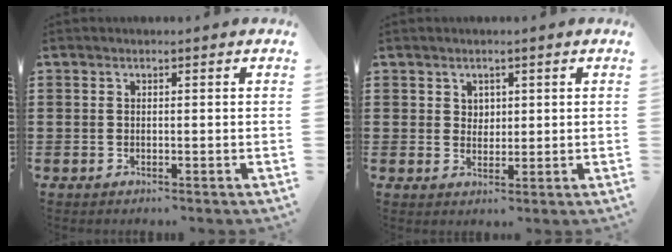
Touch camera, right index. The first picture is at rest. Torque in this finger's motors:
{"motor_torque": [-0.38, 0.91, 0.00, -0.01]}